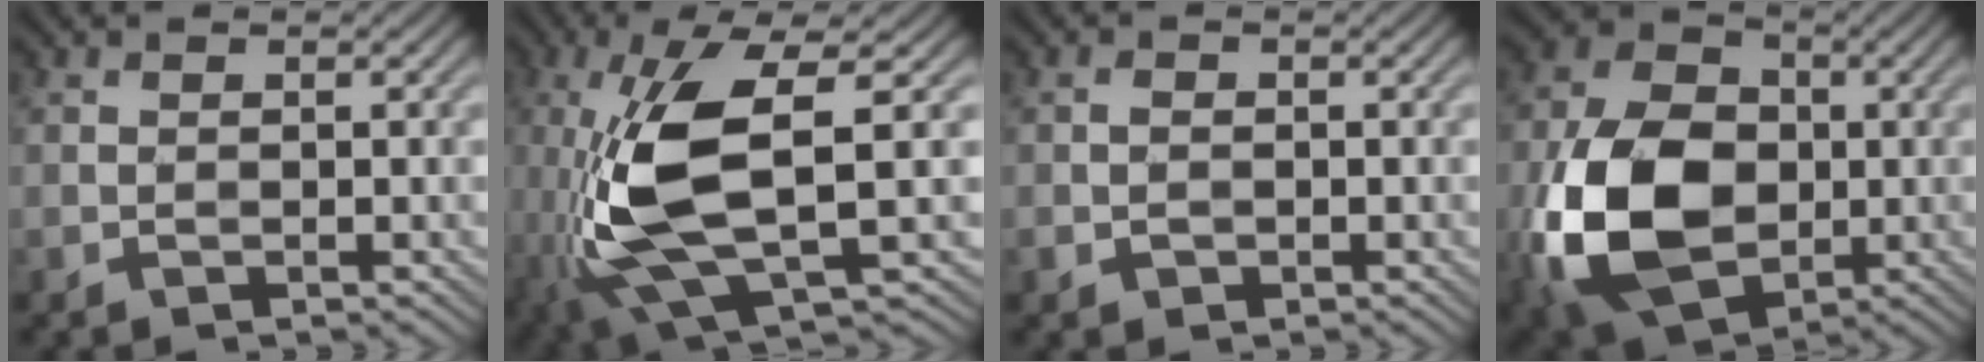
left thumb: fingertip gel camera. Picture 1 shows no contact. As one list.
[{"total": 11.4, "force": [-1.3, 3.6, 10.8], "torque": [-0.239, -0.003, -0.022]}, {"total": 1.5, "force": [-0.4, 1.2, 0.8], "torque": [-0.018, 0.000, -0.009]}, {"total": 15.7, "force": [-3.0, 11.0, 10.7], "torque": [-0.259, -0.011, -0.070]}]